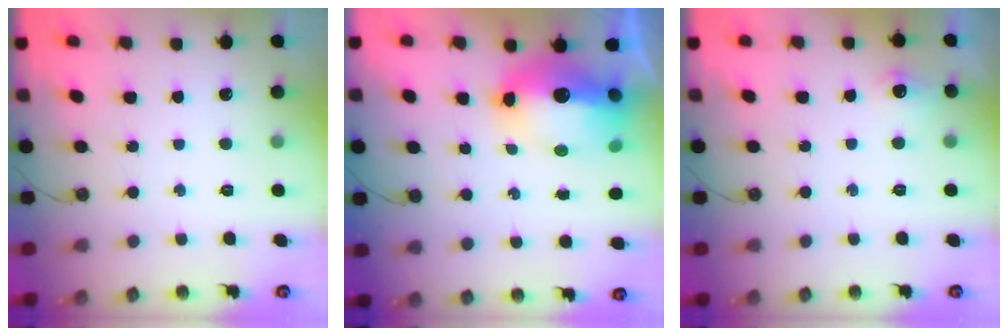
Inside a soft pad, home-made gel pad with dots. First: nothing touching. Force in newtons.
{"total": 20.3, "press": 16.3, "slide": 12.0}
{"total": 6.3, "press": 6.3, "slide": 0.8}